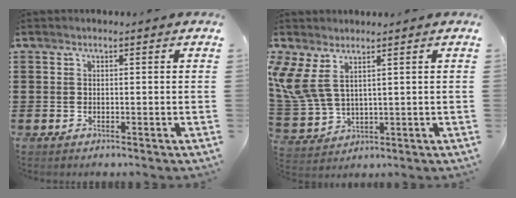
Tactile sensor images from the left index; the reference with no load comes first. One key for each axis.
{"total": 6.6, "fx": 3.3, "fy": 3.1, "fz": 4.8, "tx": -0.140, "ty": -0.016, "tz": 0.054}